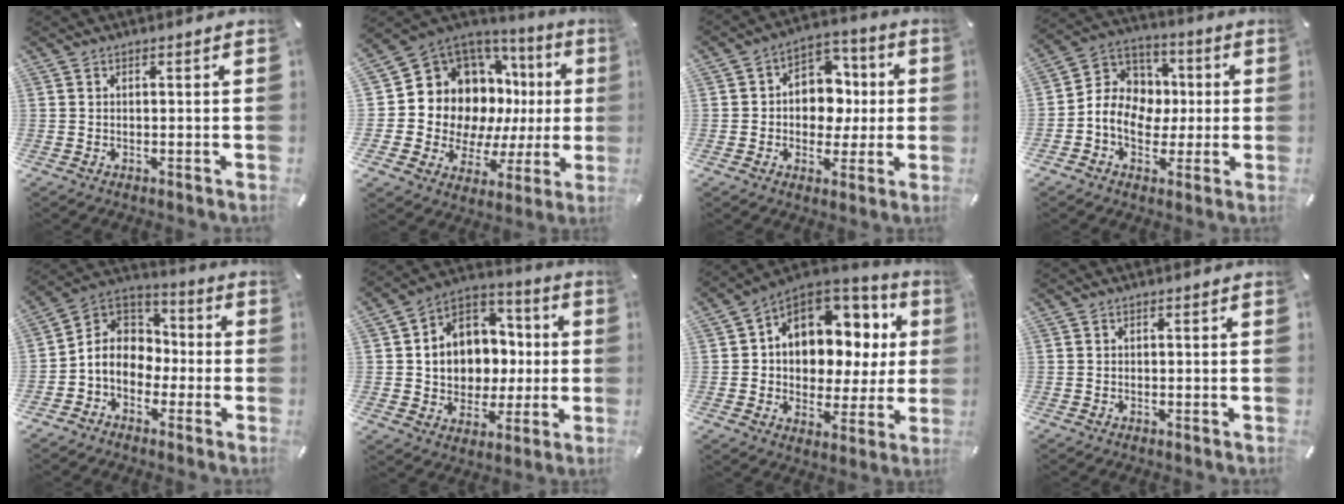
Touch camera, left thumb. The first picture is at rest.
{"total": 15.9, "force": [4.8, 12.5, 8.5], "torque": [-0.148, -0.066, 0.108]}
{"total": 9.8, "force": [-0.3, 8.6, 4.7], "torque": [-0.061, 0.005, -0.004]}
{"total": 11.1, "force": [-2.1, 9.9, 4.6], "torque": [-0.097, 0.014, -0.034]}
{"total": 9.6, "force": [-2.7, 8.5, 3.7], "torque": [-0.100, 0.012, -0.050]}
{"total": 11.5, "force": [0.0, 11.0, 3.5], "torque": [-0.062, -0.012, 0.013]}
{"total": 12.5, "force": [4.9, 9.7, 6.2], "torque": [-0.094, -0.045, 0.092]}
{"total": 0.0}